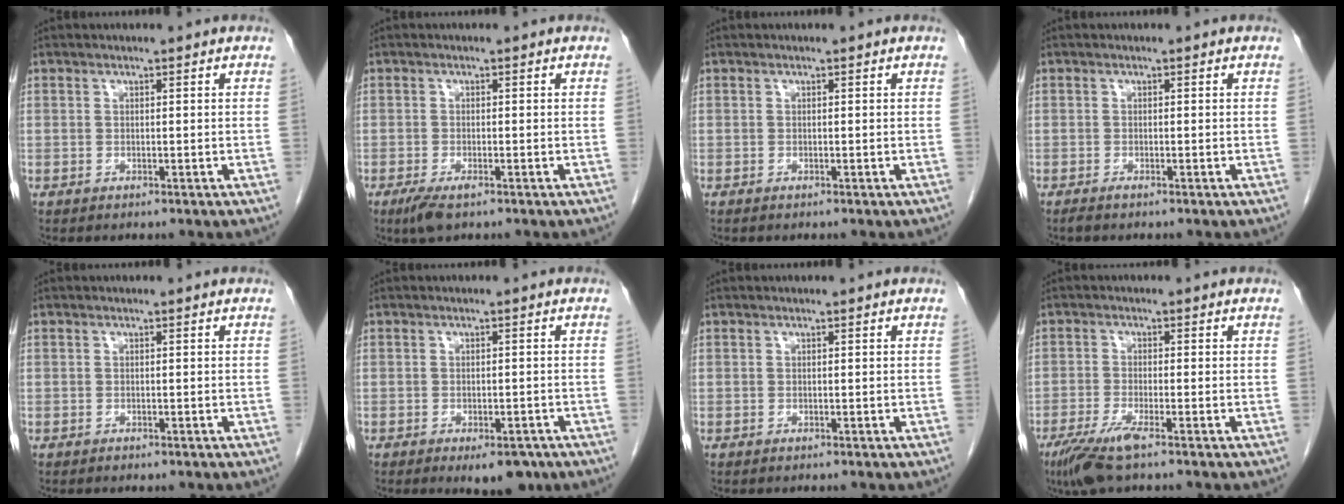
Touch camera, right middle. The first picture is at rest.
{"total": 3.2, "force": [-1.9, 0.8, 2.4], "torque": [-0.050, -0.007, -0.034]}
{"total": 0.0}
{"total": 0.7, "force": [-0.5, -0.1, 0.4], "torque": [-0.010, -0.002, -0.011]}
{"total": 0.0}
{"total": 4.7, "force": [-3.0, 2.0, 3.0], "torque": [-0.031, -0.002, -0.034]}
{"total": 0.0}
{"total": 5.4, "force": [-3.5, 0.3, 4.1], "torque": [-0.085, -0.016, -0.067]}